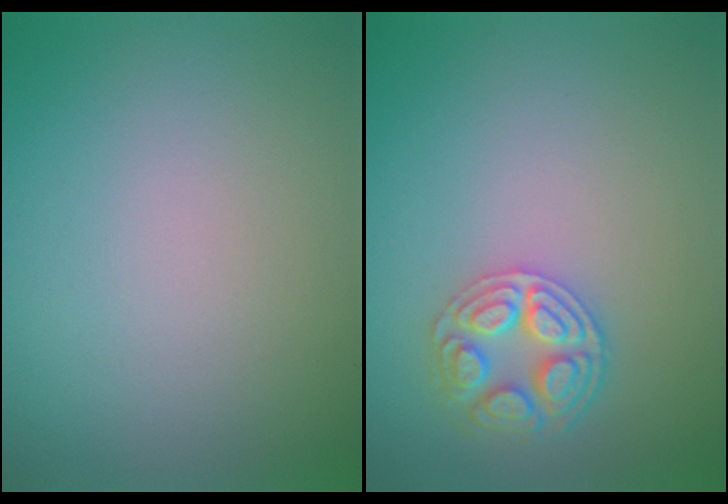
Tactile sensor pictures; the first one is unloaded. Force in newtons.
{"total": 3.8, "press": 3.5, "slide": 1.6}